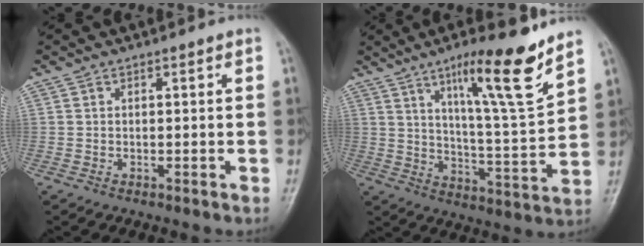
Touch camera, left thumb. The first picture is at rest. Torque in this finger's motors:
{"motor_torque": [0.67, 0.55, 1.39, -1.39, 0.31]}